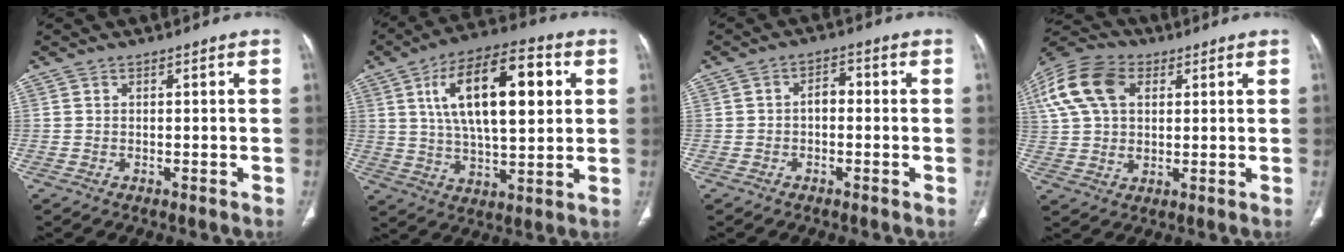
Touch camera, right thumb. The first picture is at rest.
{"total": 20.1, "force": [5.5, 8.6, 17.3], "torque": [-0.270, 0.004, 0.089]}
{"total": 3.2, "force": [-0.4, 2.1, 2.3], "torque": [-0.027, 0.016, -0.015]}
{"total": 19.5, "force": [7.0, 13.2, 12.6], "torque": [-0.285, 0.027, 0.128]}